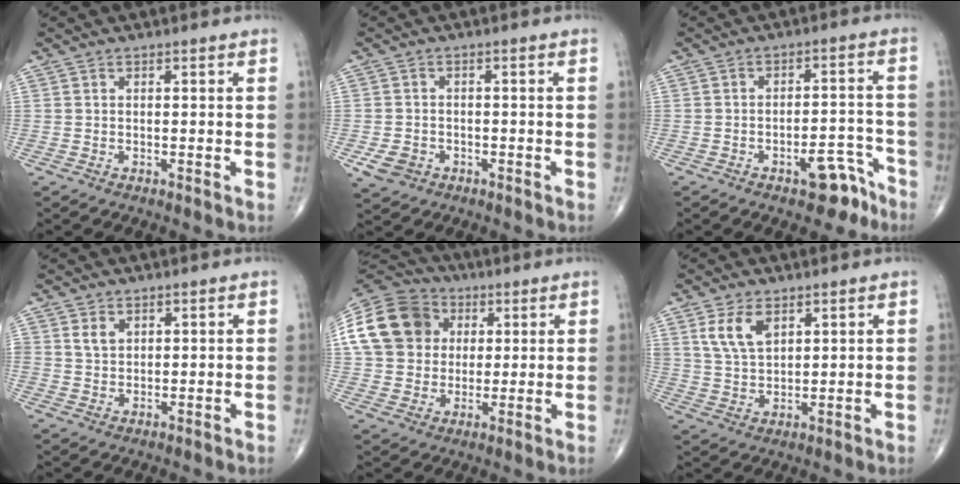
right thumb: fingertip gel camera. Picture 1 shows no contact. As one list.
[{"total": 4.1, "force": [-1.7, 3.3, 1.7], "torque": [-0.031, 0.005, -0.025]}, {"total": 7.3, "force": [-4.9, 3.3, 4.4], "torque": [-0.037, 0.050, -0.063]}, {"total": 2.8, "force": [1.3, 2.1, 1.4], "torque": [-0.015, -0.008, 0.027]}, {"total": 17.7, "force": [4.2, 14.7, 8.8], "torque": [-0.160, 0.021, 0.072]}, {"total": 7.1, "force": [3.4, 4.1, 4.7], "torque": [-0.082, -0.014, 0.074]}]